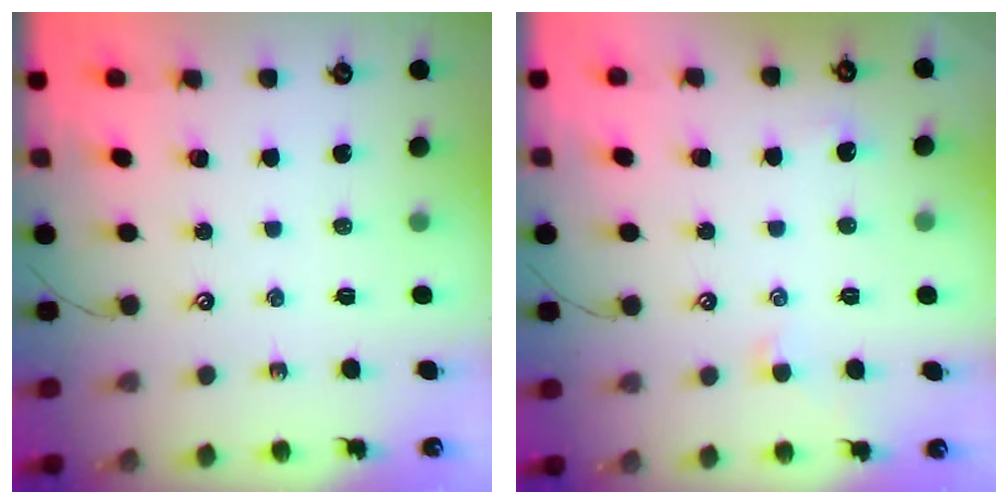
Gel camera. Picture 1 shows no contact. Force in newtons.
{"total": 0.8, "press": 0.6, "slide": 0.6}